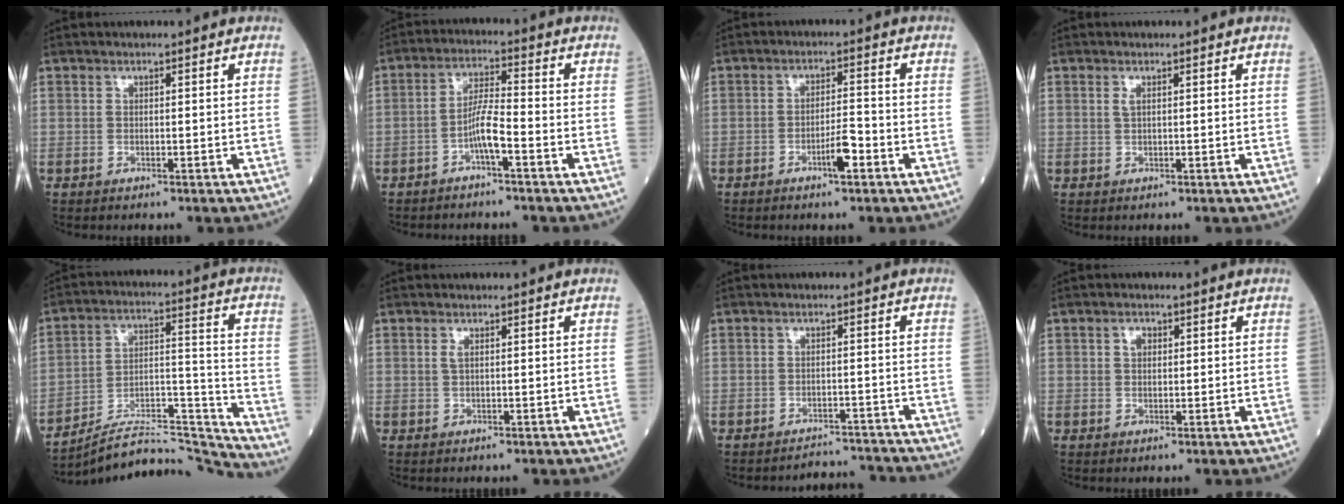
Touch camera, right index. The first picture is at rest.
{"total": 4.8, "force": [-2.5, 0.1, 4.1], "torque": [-0.080, 0.010, -0.049]}
{"total": 3.8, "force": [-2.0, 0.4, 3.2], "torque": [-0.054, 0.001, -0.036]}
{"total": 0.8, "force": [0.4, 0.2, 0.7], "torque": [-0.019, 0.000, 0.007]}
{"total": 16.8, "force": [-16.7, -1.0, 2.0], "torque": [-0.027, 0.048, -0.271]}
{"total": 0.8, "force": [0.3, 0.2, 0.7], "torque": [-0.021, -0.001, 0.006]}
{"total": 5.1, "force": [-5.0, -0.1, -1.1], "torque": [0.020, 0.008, -0.068]}
{"total": 1.6, "force": [0.6, 1.1, 1.0], "torque": [-0.016, 0.002, 0.009]}